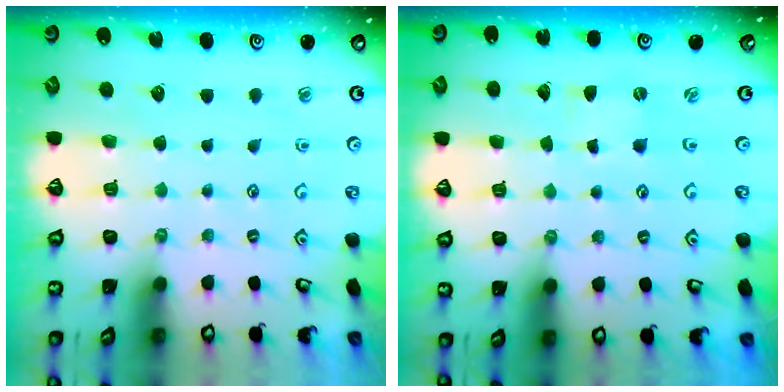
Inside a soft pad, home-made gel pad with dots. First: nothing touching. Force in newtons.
{"total": 0.0}